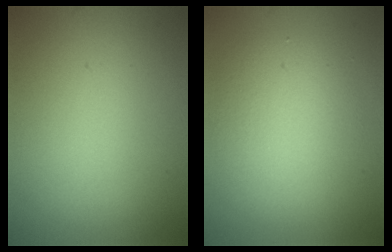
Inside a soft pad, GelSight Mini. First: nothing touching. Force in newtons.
{"total": 3.8, "press": 3.8, "slide": 0.3}